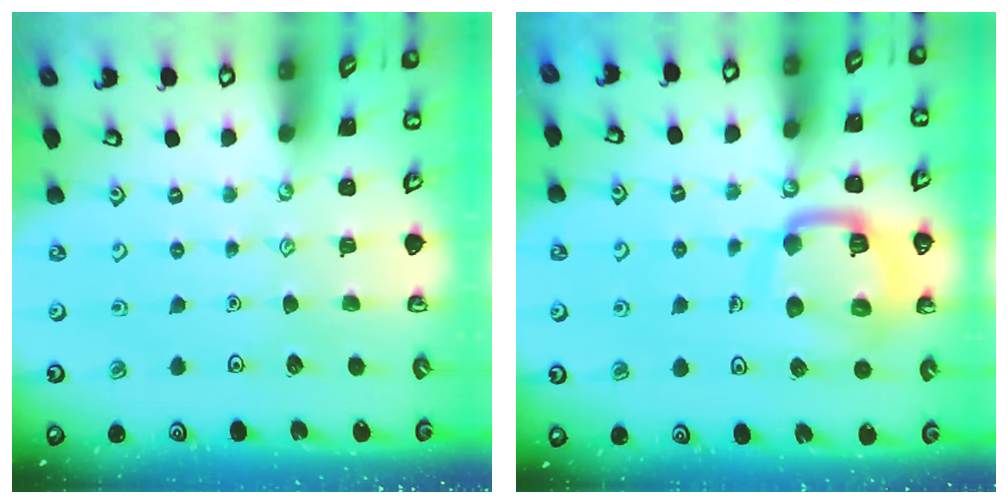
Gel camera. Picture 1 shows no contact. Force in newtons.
{"total": 14.2, "press": 14.1, "slide": 1.5}